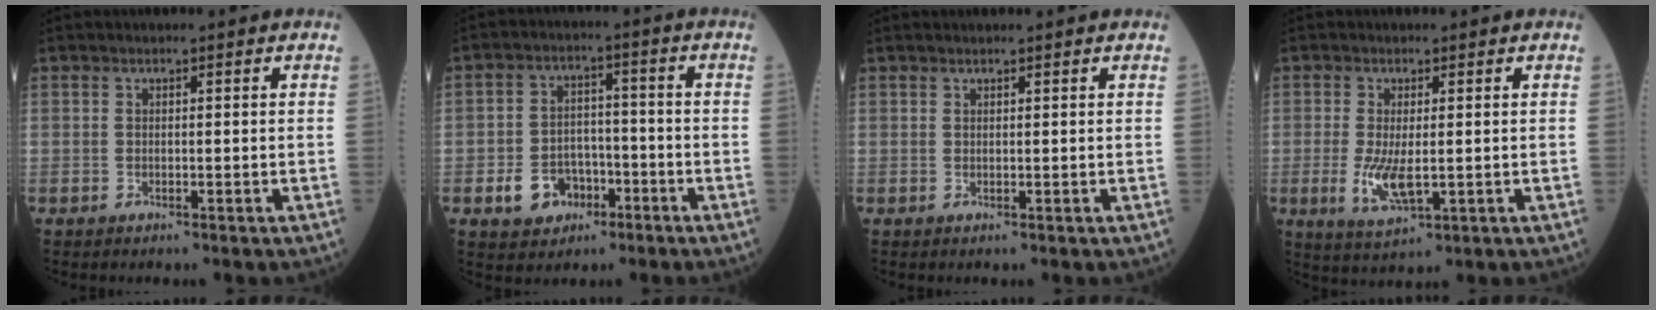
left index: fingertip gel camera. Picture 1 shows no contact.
{"total": 6.8, "force": [-3.1, 5.3, 2.9], "torque": [-0.061, 0.013, -0.047]}
{"total": 1.8, "force": [1.7, 0.1, 0.5], "torque": [-0.008, 0.017, 0.023]}
{"total": 5.1, "force": [-0.6, 1.8, 4.8], "torque": [-0.105, -0.017, -0.007]}